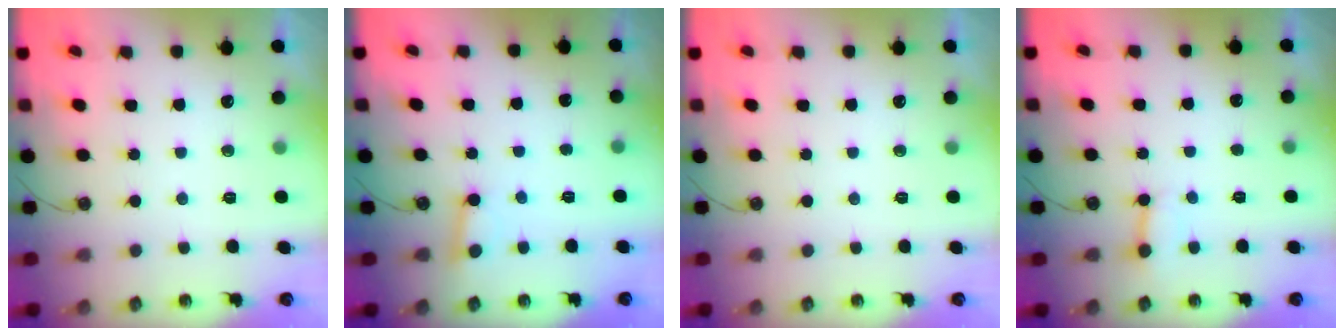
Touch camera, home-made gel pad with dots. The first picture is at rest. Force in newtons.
{"total": 2.8, "press": 2.7, "slide": 0.6}
{"total": 0.0}
{"total": 3.1, "press": 3.0, "slide": 0.4}